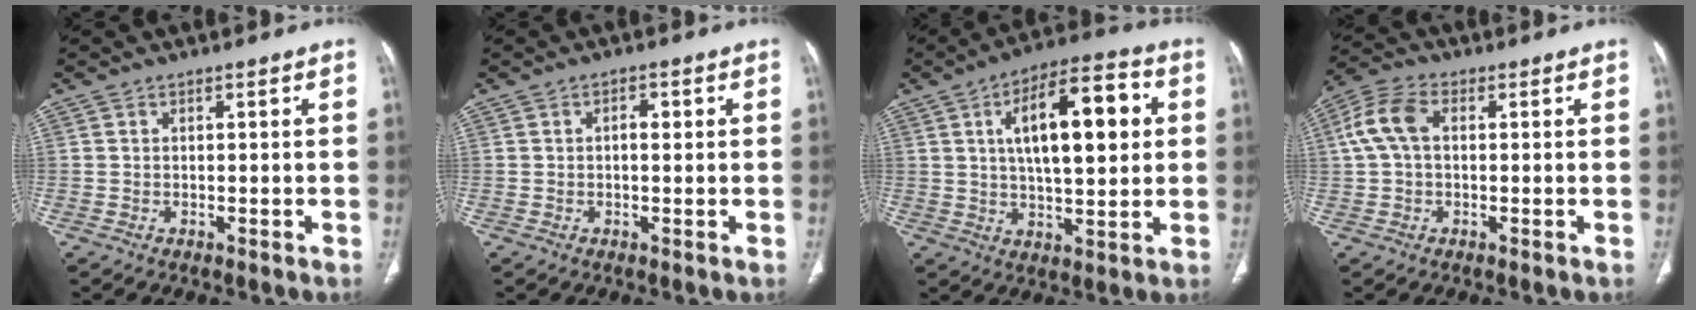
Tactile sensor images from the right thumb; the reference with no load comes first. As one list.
[{"total": 2.0, "force": [0.3, 1.0, 1.7], "torque": [-0.022, 0.004, 0.001]}, {"total": 17.1, "force": [3.9, 6.9, 15.1], "torque": [-0.211, 0.010, 0.058]}, {"total": 7.5, "force": [1.0, 4.8, 5.7], "torque": [-0.126, 0.026, 0.016]}]